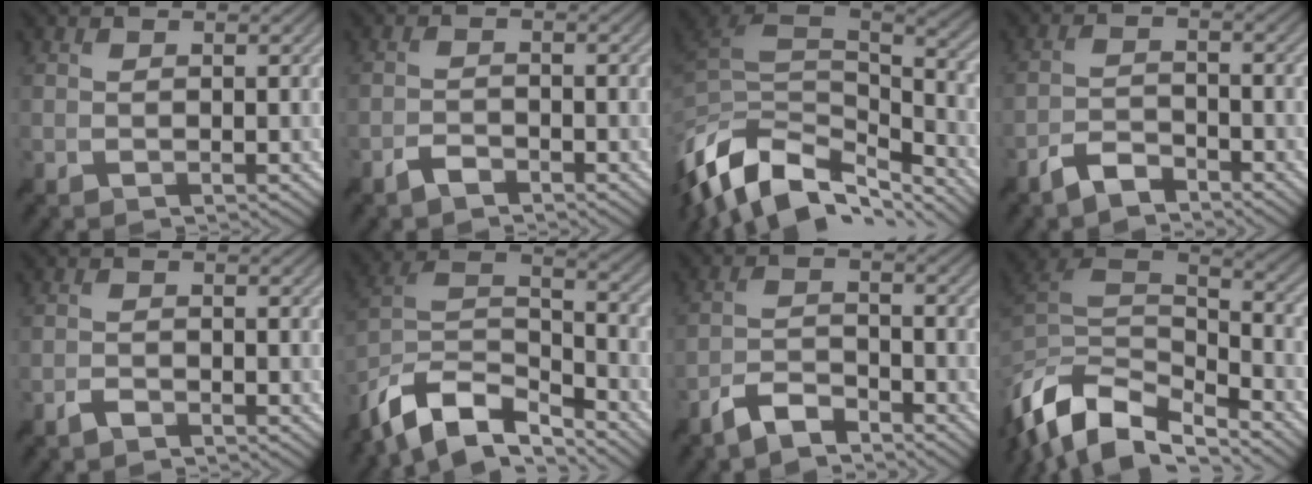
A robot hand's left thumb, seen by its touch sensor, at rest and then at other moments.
{"total": 2.0, "force": [-1.8, 0.7, 0.8], "torque": [-0.015, 0.002, -0.039]}
{"total": 14.7, "force": [-7.8, 7.8, 9.8], "torque": [-0.259, -0.036, -0.125]}
{"total": 3.8, "force": [-3.2, 1.2, 1.7], "torque": [-0.034, 0.001, -0.074]}
{"total": 1.4, "force": [-1.2, 0.4, 0.5], "torque": [-0.011, 0.001, -0.028]}
{"total": 13.2, "force": [-10.2, 5.2, 6.7], "torque": [-0.160, 0.003, -0.186]}
{"total": 4.5, "force": [-3.8, 1.2, 2.0], "torque": [-0.043, 0.001, -0.085]}
{"total": 14.5, "force": [-9.8, 6.6, 8.5], "torque": [-0.230, -0.017, -0.167]}